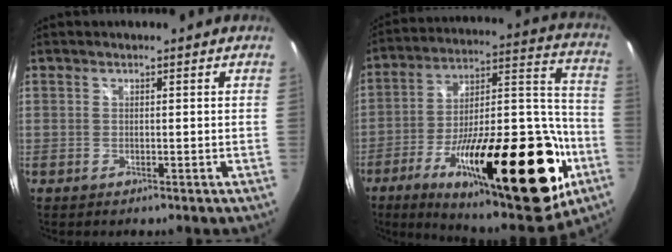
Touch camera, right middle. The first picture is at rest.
{"total": 34.8, "force": [-15.2, 11.9, 29.0], "torque": [-0.437, 0.000, -0.240]}